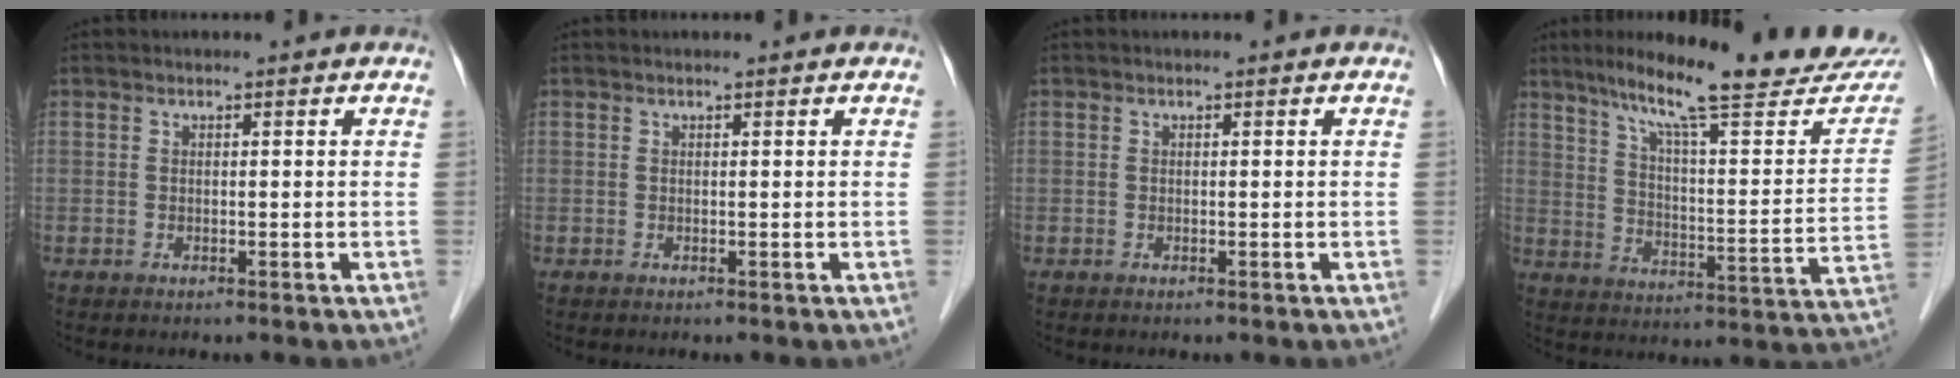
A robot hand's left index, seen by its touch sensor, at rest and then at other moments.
{"total": 0.0}
{"total": 0.0}
{"total": 24.1, "force": [20.0, 2.1, 13.2], "torque": [-0.194, -0.033, 0.274]}